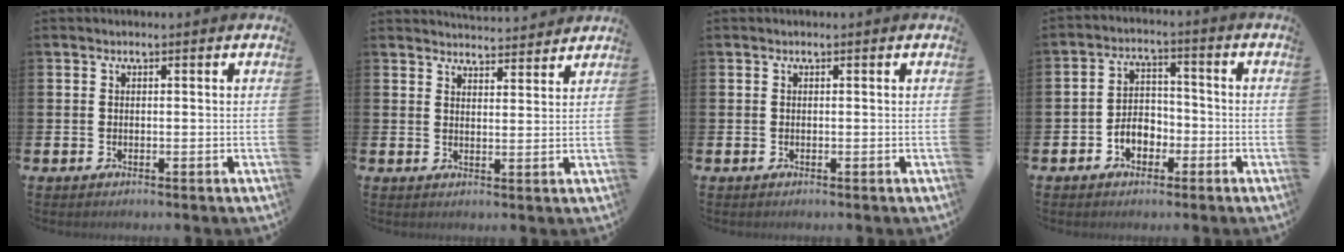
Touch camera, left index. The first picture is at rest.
{"total": 4.0, "force": [4.0, 0.3, -0.2], "torque": [-0.001, -0.025, 0.072]}
{"total": 0.0}
{"total": 4.0, "force": [-2.0, 3.0, 1.8], "torque": [-0.029, 0.004, -0.046]}